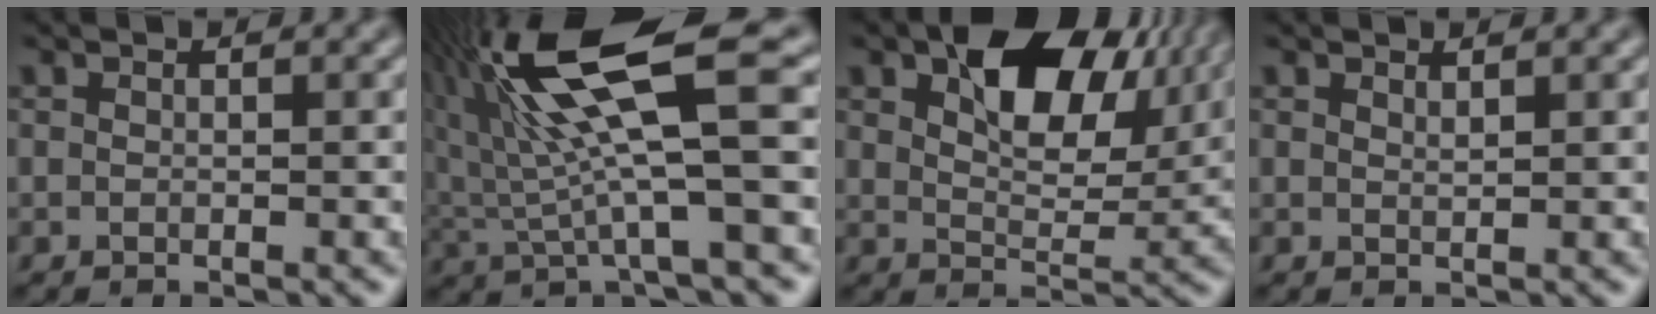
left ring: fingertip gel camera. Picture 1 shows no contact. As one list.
[{"total": 10.8, "force": [3.7, 2.3, 9.9], "torque": [-0.199, 0.018, 0.071]}, {"total": 10.2, "force": [4.5, 5.5, 7.3], "torque": [-0.108, 0.015, 0.071]}, {"total": 0.5, "force": [0.5, -0.1, 0.1], "torque": [-0.005, 0.001, 0.012]}]